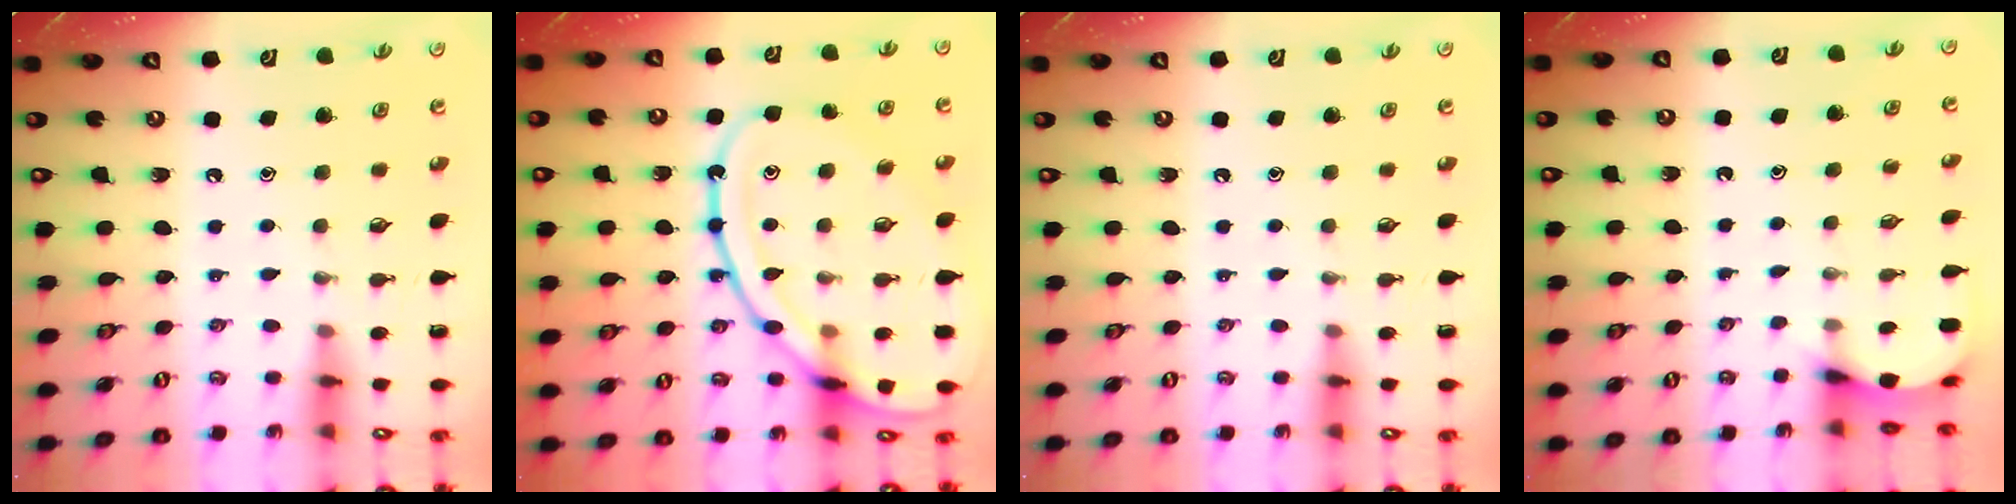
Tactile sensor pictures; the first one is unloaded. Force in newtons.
{"total": 20.6, "press": 20.5, "slide": 2.0}
{"total": 0.0}
{"total": 2.9, "press": 2.9, "slide": 0.3}